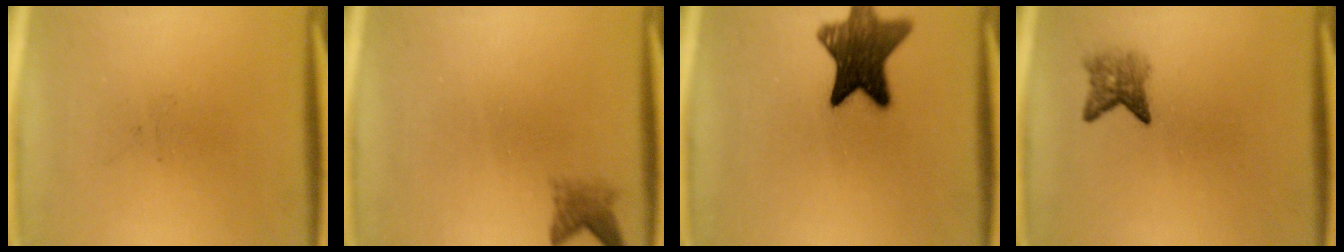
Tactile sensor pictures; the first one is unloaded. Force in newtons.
{"total": 2.2}
{"total": 11.8}
{"total": 3.0}